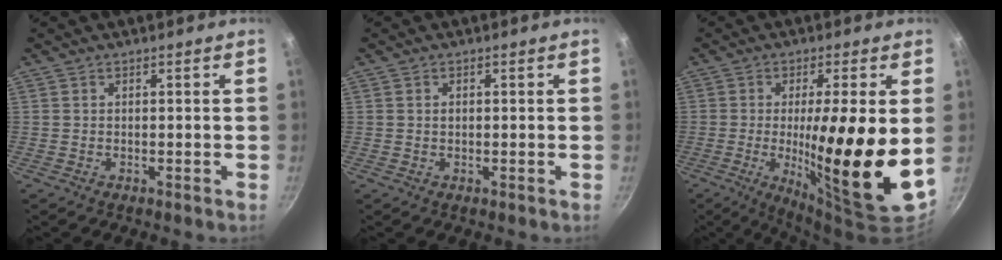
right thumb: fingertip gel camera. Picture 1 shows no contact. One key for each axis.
{"total": 1.1, "fx": 0.2, "fy": 0.8, "fz": 0.8, "tx": -0.012, "ty": 0.003, "tz": 0.002}
{"total": 18.8, "fx": -1.1, "fy": 3.0, "fz": 18.5, "tx": -0.296, "ty": -0.017, "tz": -0.014}